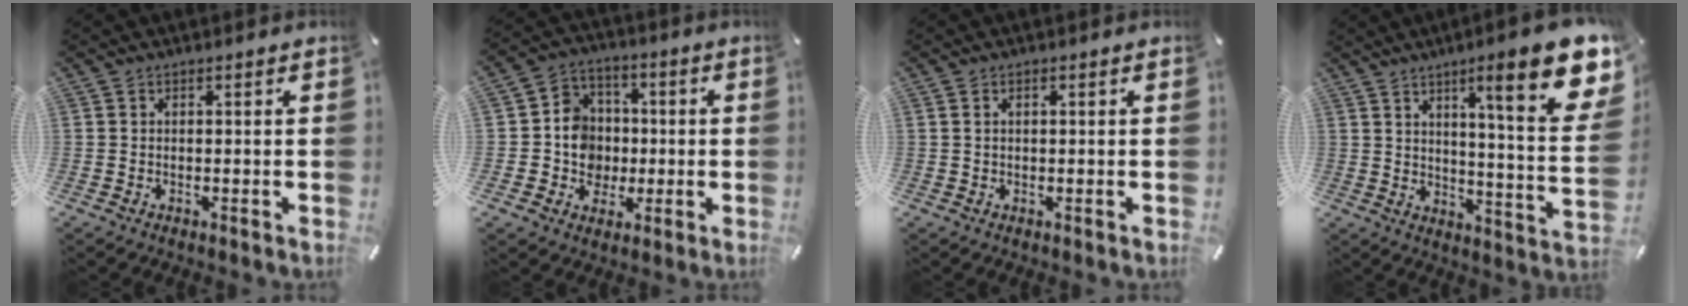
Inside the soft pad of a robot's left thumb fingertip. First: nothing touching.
{"total": 9.4, "force": [-1.2, 8.9, 2.4], "torque": [-0.048, 0.008, -0.018]}
{"total": 1.0, "force": [0.3, 0.6, 0.8], "torque": [-0.016, 0.004, 0.004]}
{"total": 19.5, "force": [10.1, 3.9, 16.2], "torque": [-0.231, -0.065, 0.147]}